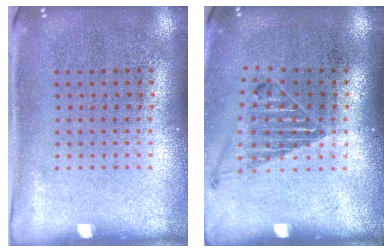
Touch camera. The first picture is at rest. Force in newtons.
{"total": 1.1, "press": 1.1, "slide": 0.2}